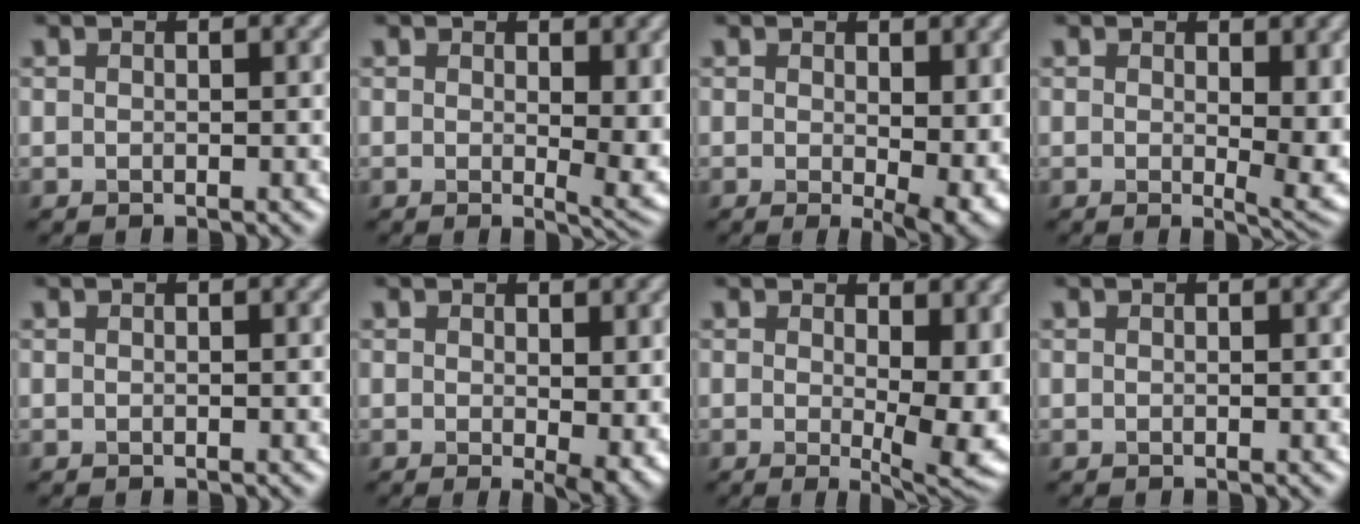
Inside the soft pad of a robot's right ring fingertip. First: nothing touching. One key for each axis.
{"total": 4.1, "fx": 0.8, "fy": 1.4, "fz": 3.8, "tx": -0.047, "ty": -0.012, "tz": 0.015}
{"total": 4.8, "fx": 0.1, "fy": 1.8, "fz": 4.4, "tx": -0.057, "ty": -0.014, "tz": 0.005}
{"total": 4.8, "fx": 0.9, "fy": 1.8, "fz": 4.4, "tx": -0.056, "ty": -0.013, "tz": 0.016}
{"total": 0.0}
{"total": 3.1, "fx": 0.1, "fy": 1.0, "fz": 3.0, "tx": -0.037, "ty": -0.011, "tz": 0.003}
{"total": 8.5, "fx": 0.5, "fy": 3.3, "fz": 7.8, "tx": -0.101, "ty": -0.018, "tz": 0.011}
{"total": 0.0}